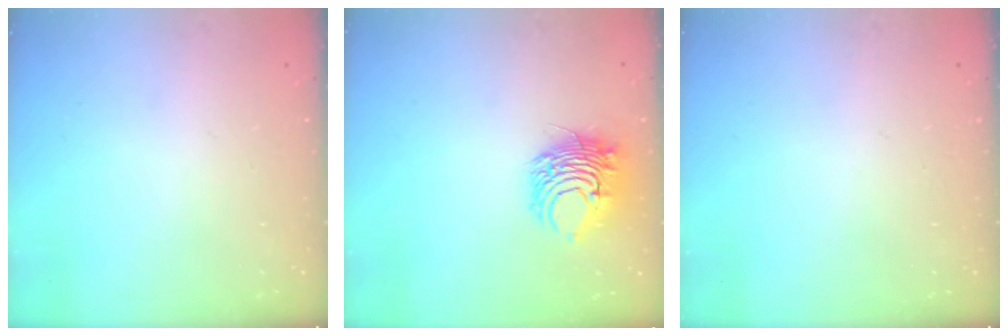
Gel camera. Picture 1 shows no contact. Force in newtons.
{"total": 8.5, "press": 8.4, "slide": 0.8}
{"total": 0.0}